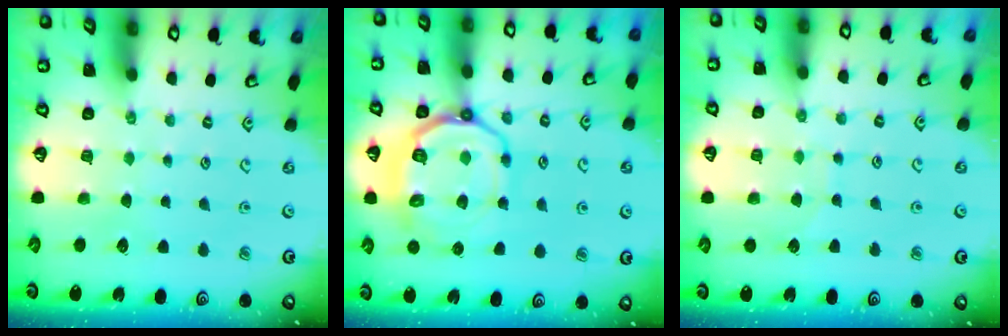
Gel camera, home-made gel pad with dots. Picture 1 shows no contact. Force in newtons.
{"total": 13.5, "press": 13.3, "slide": 2.2}
{"total": 6.8, "press": 6.8, "slide": 0.5}